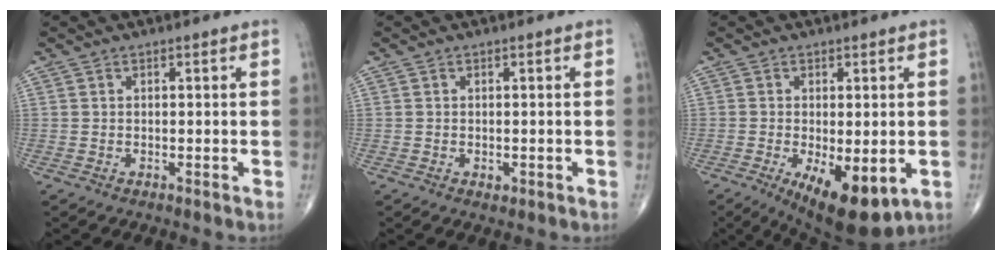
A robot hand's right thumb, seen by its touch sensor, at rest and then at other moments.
{"total": 1.0, "force": [-0.3, 0.7, 0.6], "torque": [-0.008, -0.002, -0.002]}
{"total": 11.9, "force": [-4.1, 5.0, 10.0], "torque": [-0.146, -0.018, -0.050]}